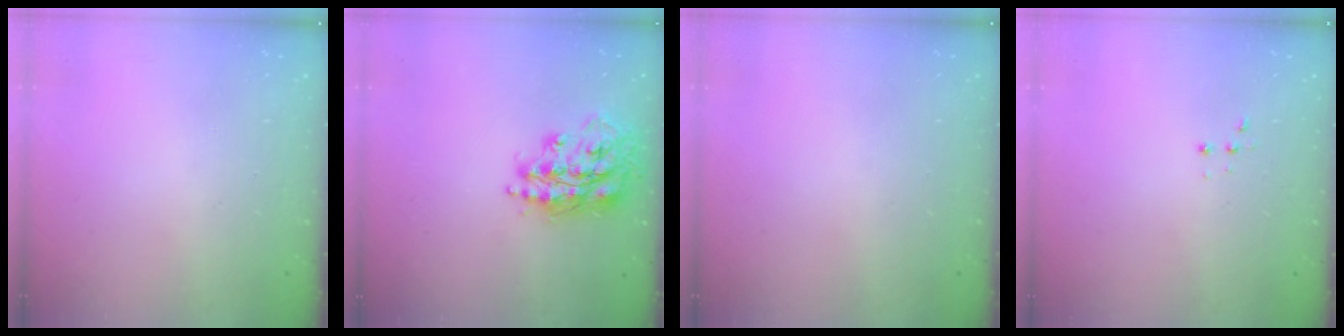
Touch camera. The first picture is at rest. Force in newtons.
{"total": 17.5, "press": 17.5, "slide": 1.2}
{"total": 0.0}
{"total": 2.7, "press": 2.7, "slide": 0.5}